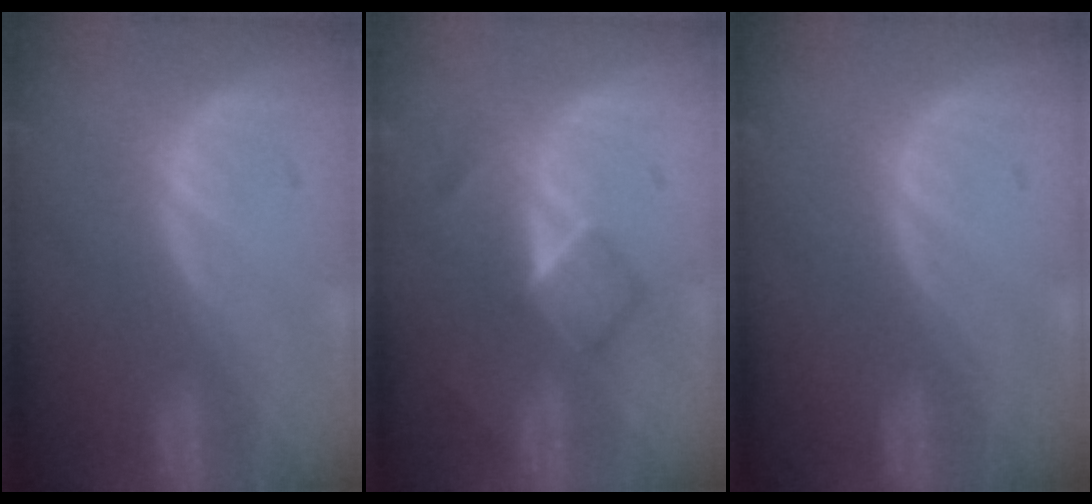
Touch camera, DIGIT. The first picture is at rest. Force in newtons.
{"total": 5.1, "press": 4.5, "slide": 2.5}
{"total": 0.0}